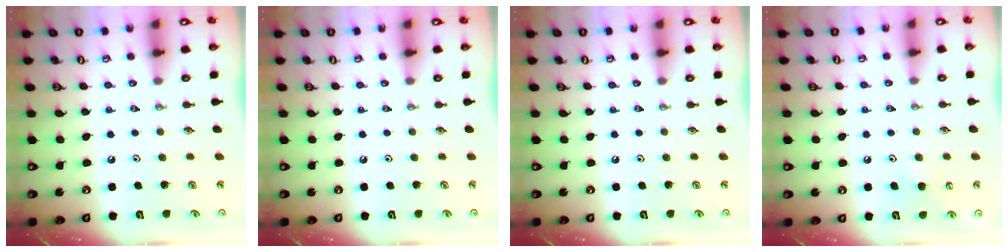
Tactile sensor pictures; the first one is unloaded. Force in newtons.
{"total": 0.0}
{"total": 0.0}
{"total": 6.0, "press": 5.9, "slide": 0.8}